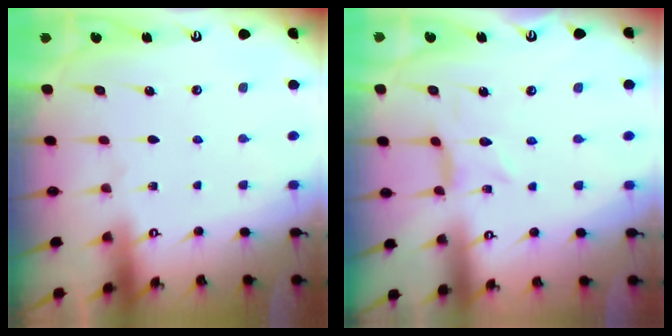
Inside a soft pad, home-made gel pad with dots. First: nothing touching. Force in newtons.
{"total": 0.0}